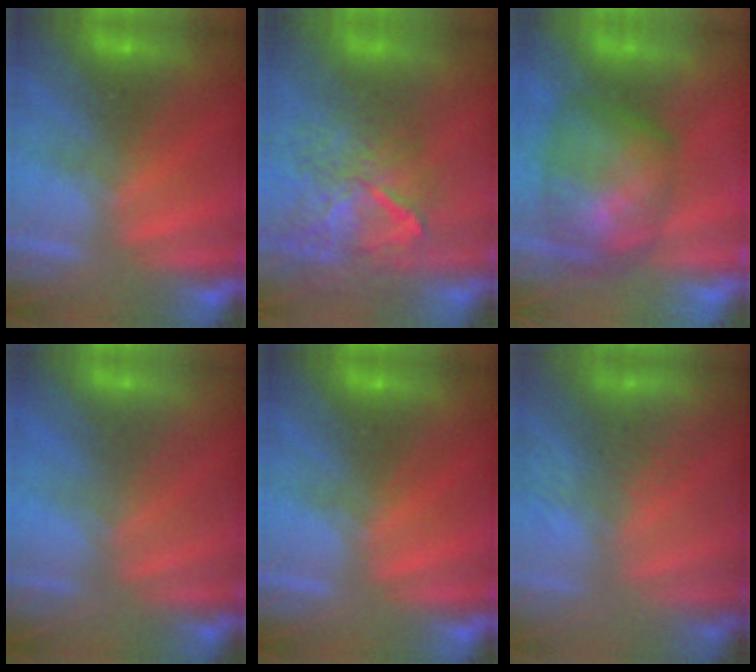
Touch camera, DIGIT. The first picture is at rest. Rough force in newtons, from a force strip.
{"total": 9.5}
{"total": 7.2}
{"total": 2.6}
{"total": 0.0}
{"total": 3.4}